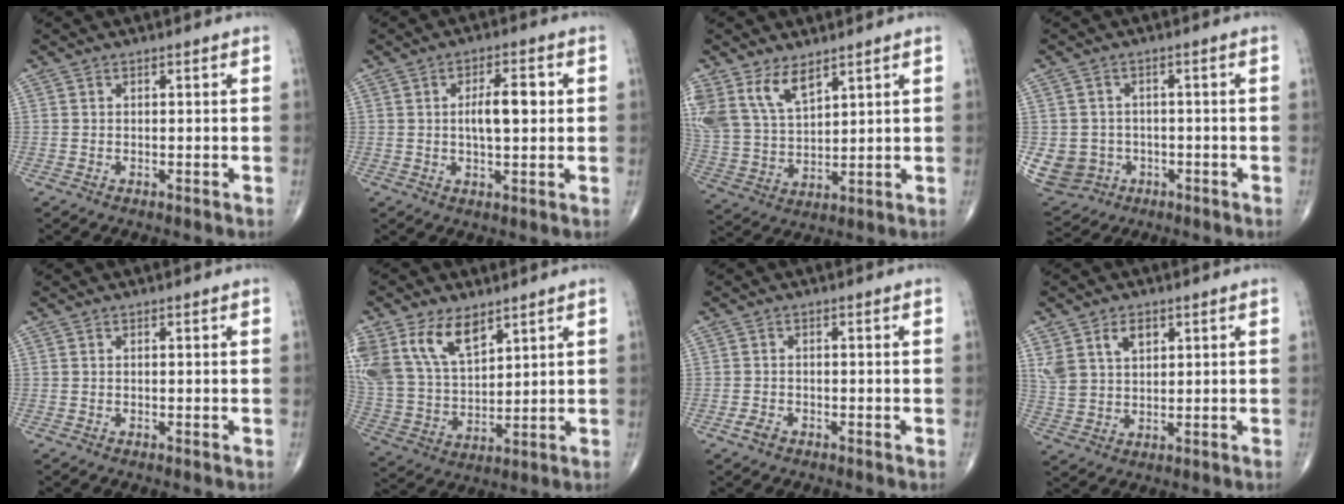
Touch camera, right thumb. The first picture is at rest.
{"total": 7.0, "force": [0.8, 2.8, 6.4], "torque": [-0.099, 0.004, 0.013]}
{"total": 11.1, "force": [7.0, 5.5, 6.6], "torque": [-0.121, -0.025, 0.156]}
{"total": 8.6, "force": [-1.9, 8.0, 2.5], "torque": [-0.051, 0.012, -0.018]}
{"total": 0.0}
{"total": 15.8, "force": [8.8, 8.9, 9.7], "torque": [-0.182, -0.025, 0.183]}
{"total": 1.7, "force": [-0.9, 1.0, 1.0], "torque": [-0.020, 0.001, -0.020]}
{"total": 7.3, "force": [3.5, 4.6, 4.4], "torque": [-0.073, -0.010, 0.075]}